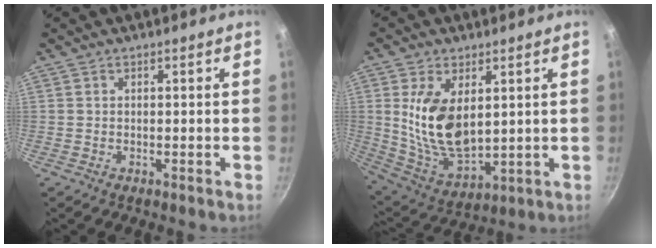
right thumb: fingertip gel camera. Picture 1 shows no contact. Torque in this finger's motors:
{"motor_torque": [1.94, 1.75, 1.38, -1.38, 0.20]}